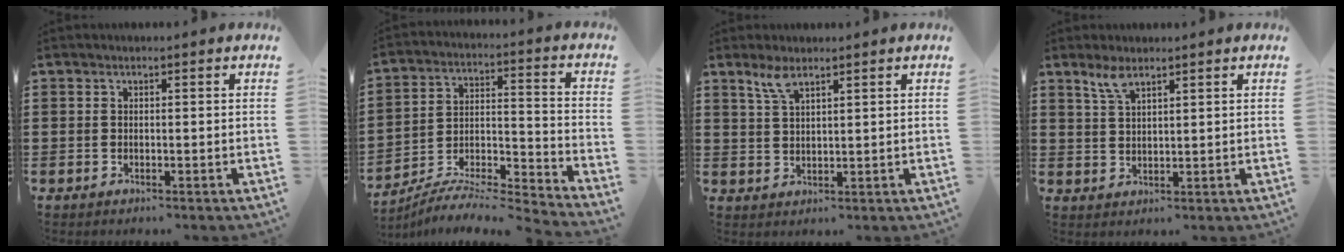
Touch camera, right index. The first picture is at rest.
{"total": 6.0, "force": [-5.7, 0.4, 1.9], "torque": [-0.039, -0.009, -0.119]}
{"total": 3.4, "force": [2.4, 1.0, 2.2], "torque": [-0.051, 0.003, 0.043]}
{"total": 3.3, "force": [2.4, 1.0, 2.1], "torque": [-0.048, 0.003, 0.043]}